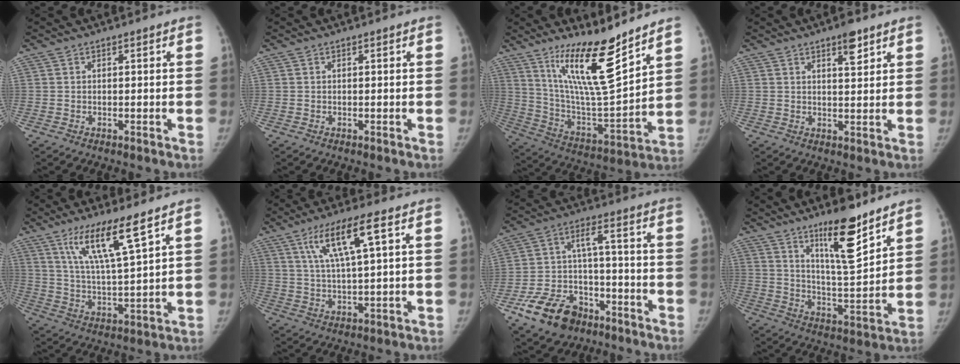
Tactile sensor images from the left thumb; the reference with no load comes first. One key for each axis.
{"total": 0.0}
{"total": 18.2, "fx": 12.5, "fy": 2.9, "fz": 12.9, "tx": -0.196, "ty": -0.090, "tz": 0.233}
{"total": 4.3, "fx": 2.8, "fy": 1.4, "fz": 3.0, "tx": -0.033, "ty": -0.017, "tz": 0.041}
{"total": 12.0, "fx": 7.3, "fy": 1.1, "fz": 9.4, "tx": -0.176, "ty": -0.039, "tz": 0.144}
{"total": 10.5, "fx": 4.5, "fy": 1.5, "fz": 9.3, "tx": -0.186, "ty": -0.007, "tz": 0.088}
{"total": 13.7, "fx": -8.6, "fy": 8.4, "fz": 6.5, "tx": -0.098, "ty": 0.053, "tz": -0.148}
{"total": 13.4, "fx": 9.2, "fy": 2.8, "fz": 9.4, "tx": -0.135, "ty": -0.073, "tz": 0.159}